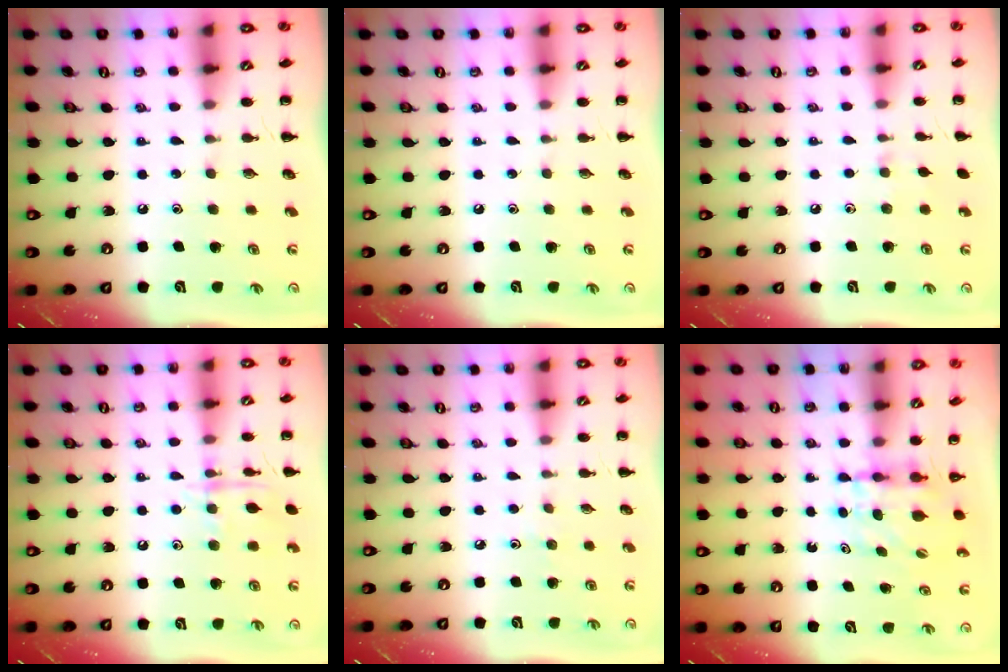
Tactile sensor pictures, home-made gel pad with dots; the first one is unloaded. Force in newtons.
{"total": 0.0}
{"total": 3.5, "press": 3.2, "slide": 1.5}
{"total": 9.6, "press": 9.6, "slide": 0.7}
{"total": 2.4, "press": 2.2, "slide": 1.0}
{"total": 4.6, "press": 4.6, "slide": 0.1}